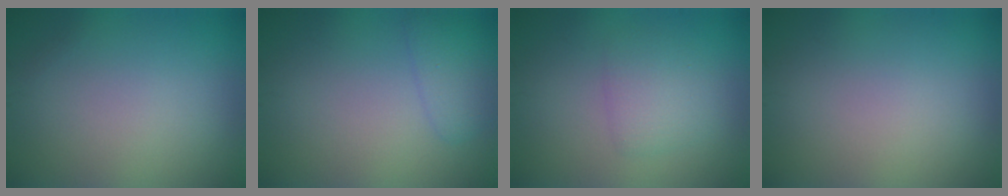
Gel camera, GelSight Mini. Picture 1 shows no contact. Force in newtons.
{"total": 2.2, "press": 2.2, "slide": 0.1}
{"total": 2.4, "press": 2.4, "slide": 0.1}
{"total": 0.0}